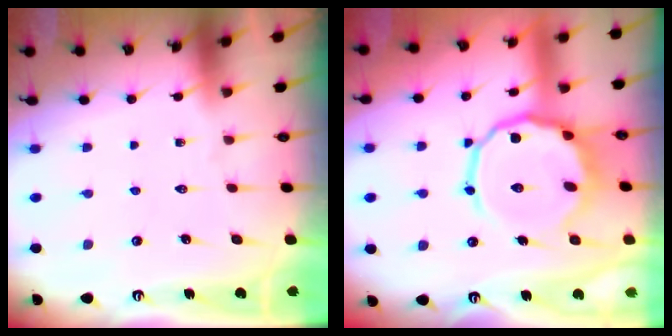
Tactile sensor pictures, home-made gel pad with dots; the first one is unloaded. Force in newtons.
{"total": 13.5, "press": 13.3, "slide": 2.5}